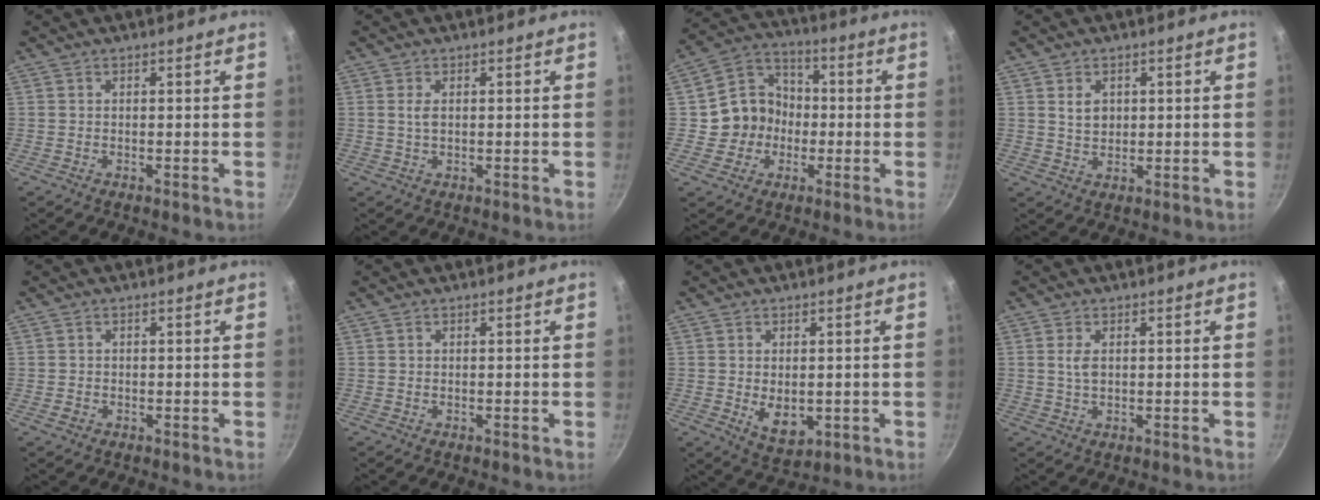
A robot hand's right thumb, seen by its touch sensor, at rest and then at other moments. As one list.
[{"total": 2.0, "force": [0.4, 1.1, 1.7], "torque": [-0.031, 0.000, 0.006]}, {"total": 10.9, "force": [-1.5, 10.0, 4.0], "torque": [-0.029, 0.036, -0.040]}, {"total": 3.7, "force": [1.0, 2.8, 2.2], "torque": [-0.028, -0.005, 0.022]}, {"total": 1.5, "force": [-0.6, 1.2, 0.5], "torque": [-0.007, 0.004, -0.008]}, {"total": 0.0}, {"total": 6.5, "force": [-0.6, 4.2, 5.0], "torque": [-0.071, -0.013, 0.003]}, {"total": 2.8, "force": [0.5, 1.6, 2.2], "torque": [-0.040, -0.001, 0.010]}]